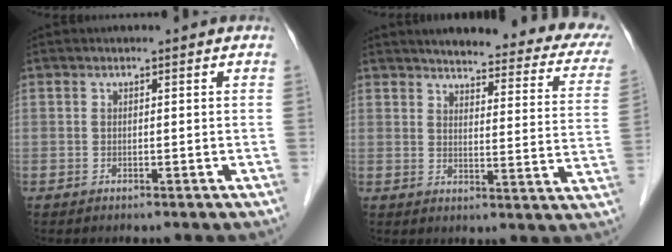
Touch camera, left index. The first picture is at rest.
{"total": 21.1, "force": [18.2, 4.2, 9.9], "torque": [-0.100, -0.032, 0.191]}